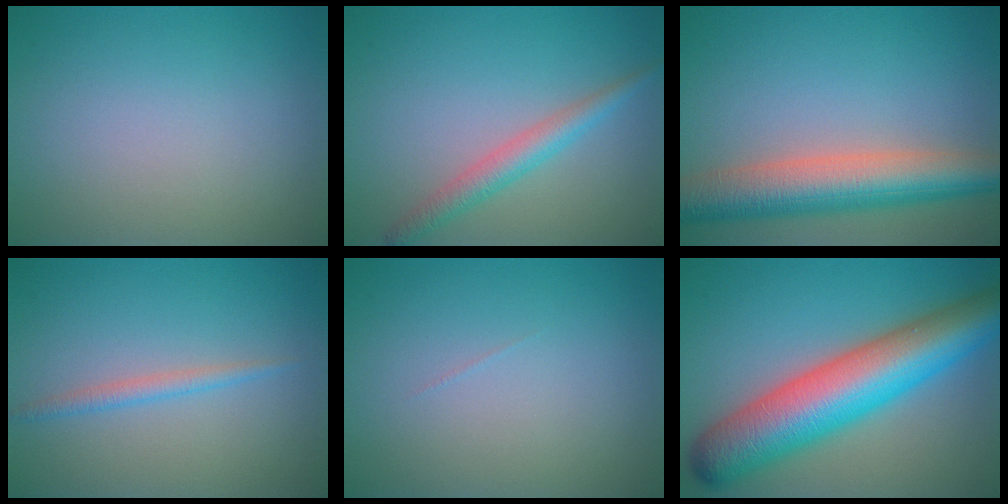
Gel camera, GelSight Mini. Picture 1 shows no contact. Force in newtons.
{"total": 2.7, "press": 2.7, "slide": 0.2}
{"total": 8.1, "press": 8.1, "slide": 0.4}
{"total": 1.5, "press": 1.5, "slide": 0.1}
{"total": 0.0}
{"total": 11.9, "press": 11.9, "slide": 0.2}